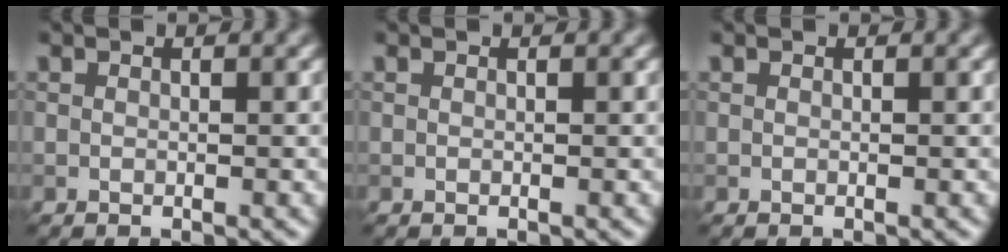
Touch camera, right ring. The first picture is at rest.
{"total": 0.0}
{"total": 0.0}